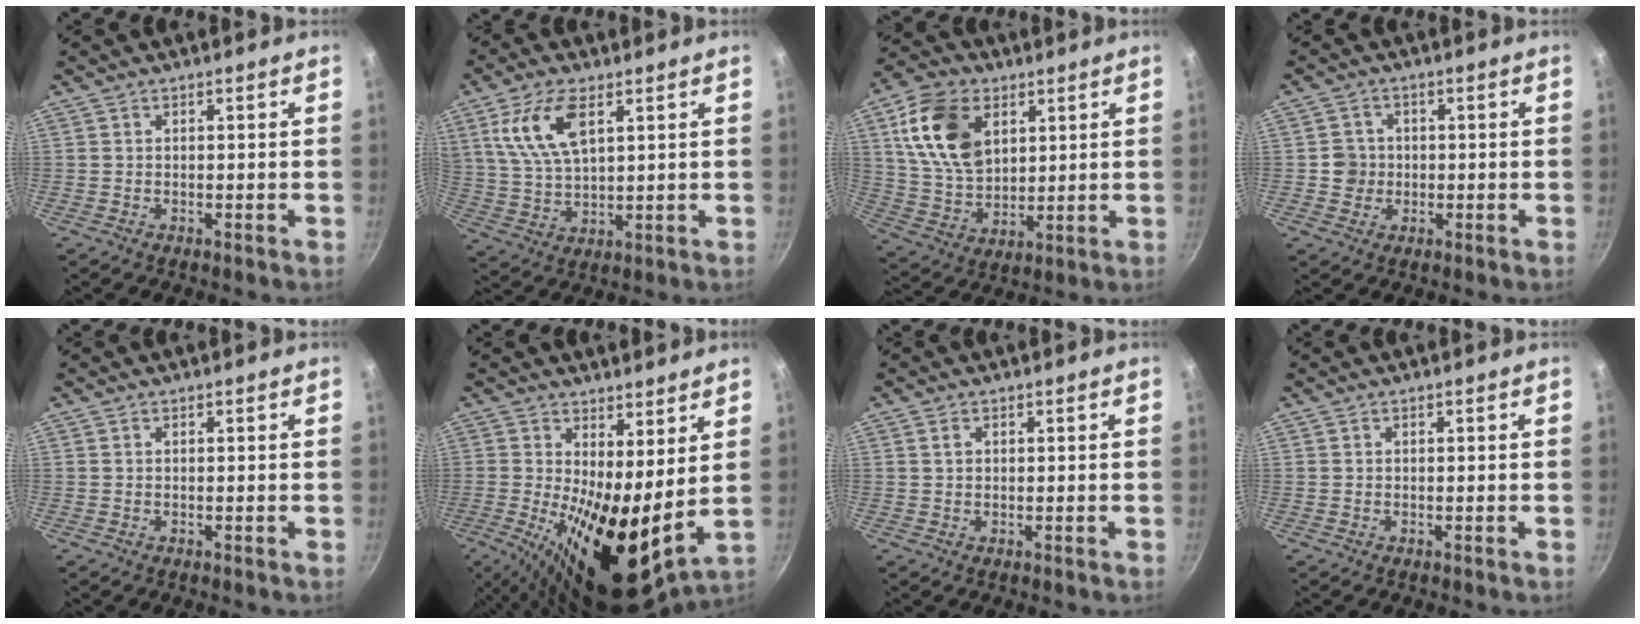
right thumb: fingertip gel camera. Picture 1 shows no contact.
{"total": 11.3, "force": [4.7, 5.2, 8.9], "torque": [-0.174, -0.010, 0.100]}
{"total": 16.1, "force": [5.6, 10.6, 10.8], "torque": [-0.178, -0.014, 0.111]}
{"total": 3.8, "force": [-0.2, 3.6, 0.9], "torque": [0.010, 0.009, -0.007]}
{"total": 0.0}
{"total": 14.8, "force": [2.2, 5.8, 13.5], "torque": [-0.203, -0.044, 0.039]}
{"total": 1.4, "force": [0.6, 1.0, 0.8], "torque": [-0.014, 0.001, 0.011]}
{"total": 0.0}